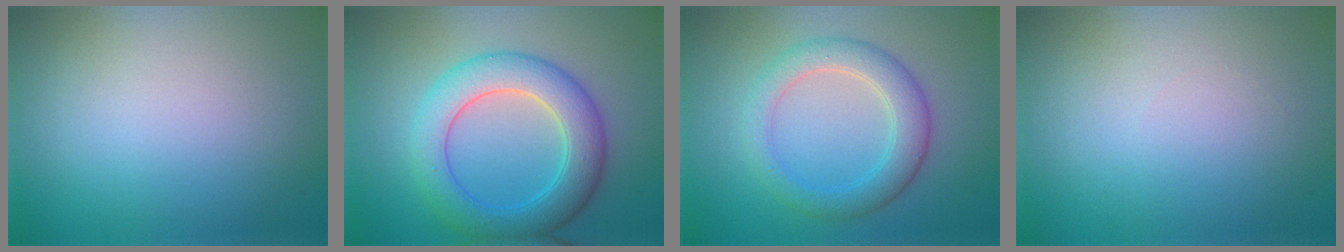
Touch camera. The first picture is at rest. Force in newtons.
{"total": 6.5, "press": 6.5, "slide": 0.1}
{"total": 4.2, "press": 4.2, "slide": 0.0}
{"total": 0.0}